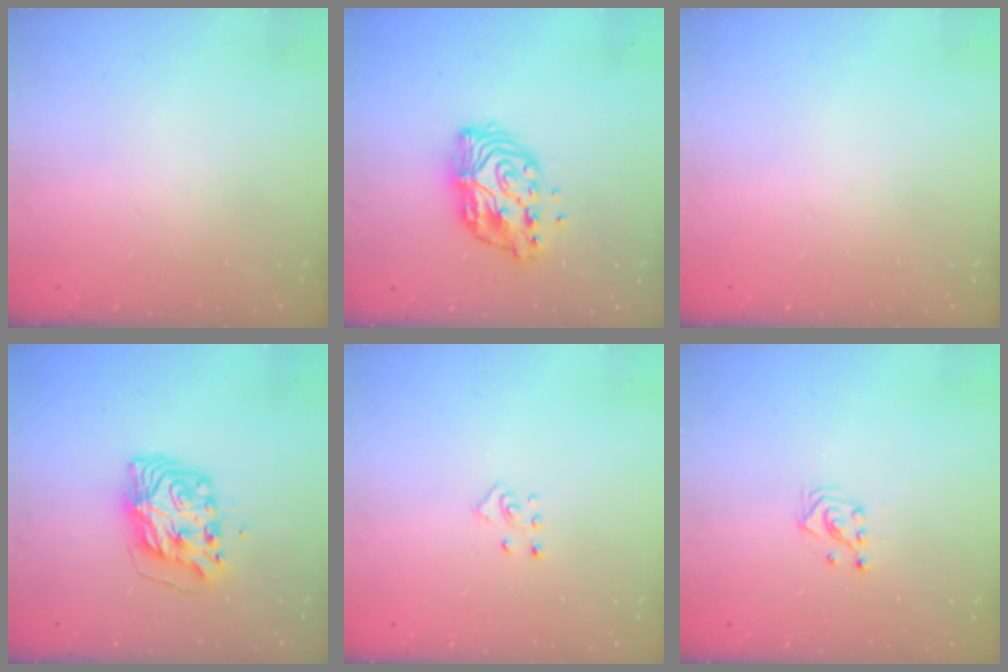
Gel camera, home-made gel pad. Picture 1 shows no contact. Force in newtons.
{"total": 11.0, "press": 10.9, "slide": 0.9}
{"total": 0.0}
{"total": 8.3, "press": 8.3, "slide": 0.9}
{"total": 3.9, "press": 3.8, "slide": 0.3}
{"total": 3.0, "press": 2.8, "slide": 1.0}